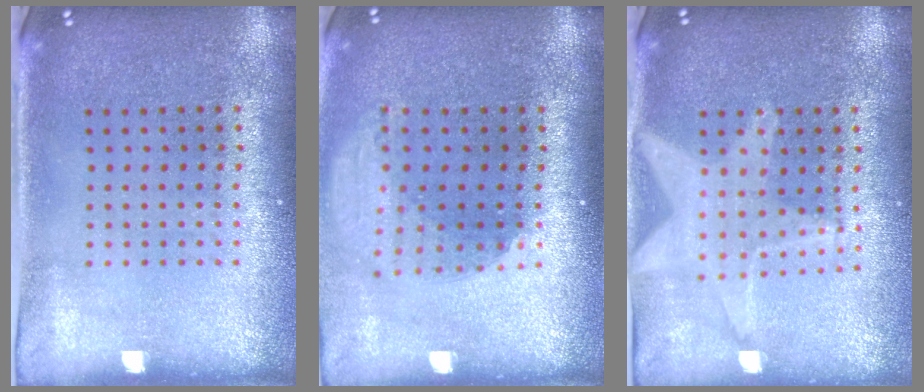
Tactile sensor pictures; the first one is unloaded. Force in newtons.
{"total": 1.9, "press": 1.5, "slide": 1.3}
{"total": 1.9, "press": 1.7, "slide": 0.9}